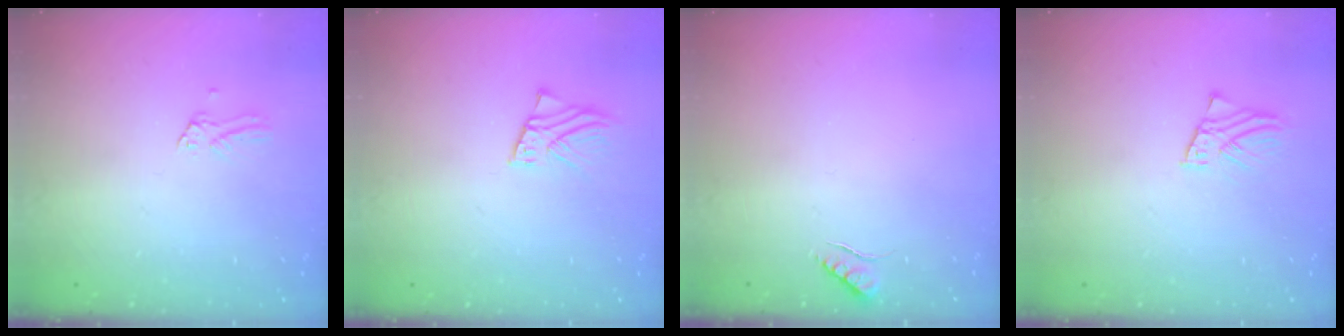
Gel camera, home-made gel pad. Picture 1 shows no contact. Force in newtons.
{"total": 2.9, "press": 2.9, "slide": 0.1}
{"total": 5.4, "press": 5.4, "slide": 0.7}
{"total": 2.2, "press": 2.2, "slide": 0.1}